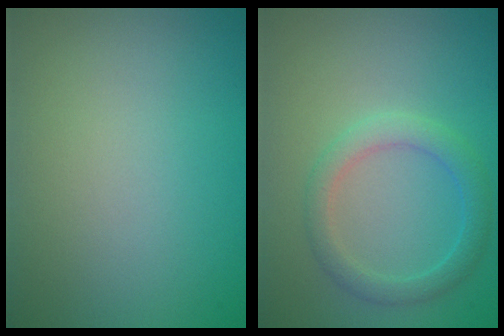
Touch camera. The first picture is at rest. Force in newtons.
{"total": 2.7, "press": 2.7, "slide": 0.1}